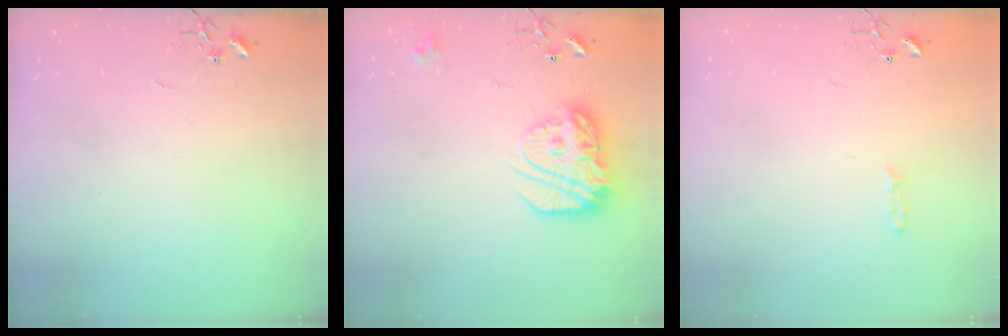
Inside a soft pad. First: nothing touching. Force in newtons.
{"total": 17.7, "press": 17.6, "slide": 1.8}
{"total": 3.6, "press": 3.6, "slide": 0.4}